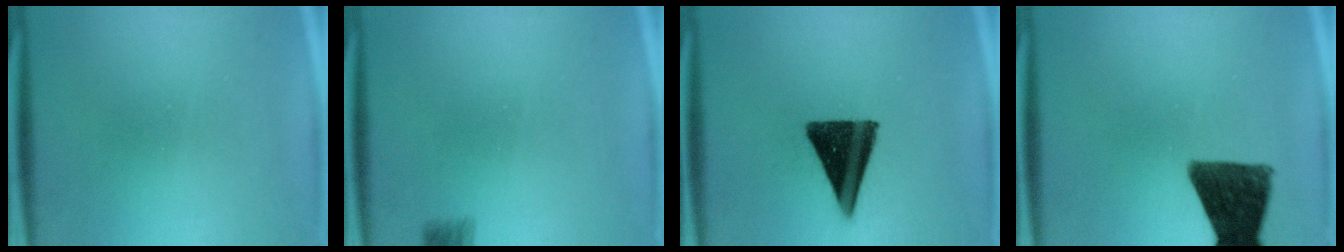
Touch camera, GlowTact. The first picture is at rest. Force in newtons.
{"total": 2.1}
{"total": 14.4}
{"total": 12.5}